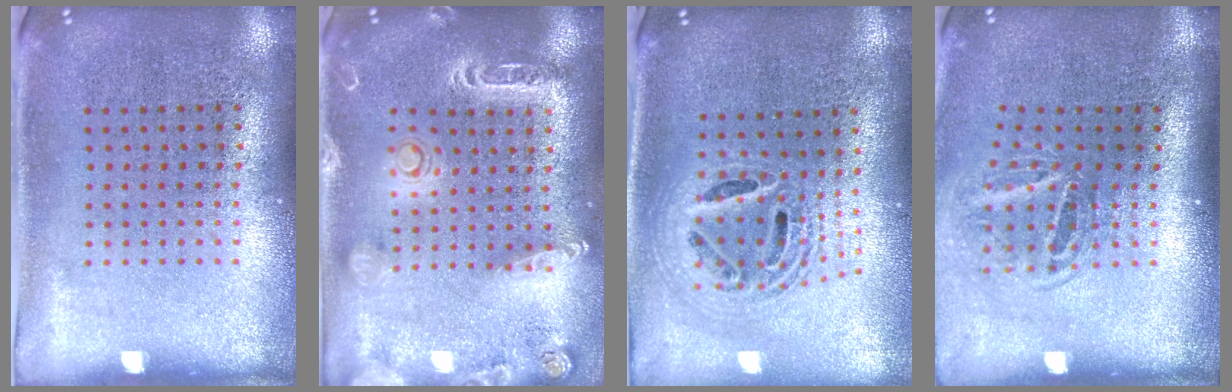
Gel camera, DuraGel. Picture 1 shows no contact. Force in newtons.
{"total": 2.0, "press": 1.9, "slide": 0.6}
{"total": 2.0, "press": 1.6, "slide": 1.2}
{"total": 1.8, "press": 1.2, "slide": 1.4}